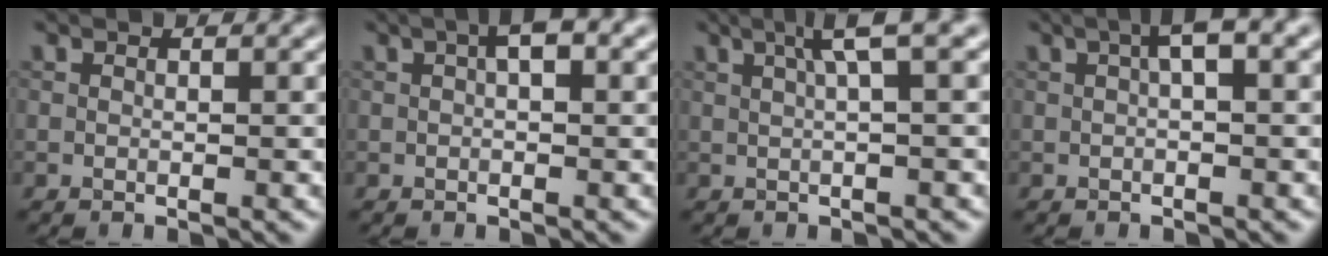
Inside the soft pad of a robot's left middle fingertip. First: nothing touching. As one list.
[{"total": 2.8, "force": [0.9, 0.9, 2.6], "torque": [-0.037, 0.010, 0.011]}, {"total": 3.3, "force": [1.2, 0.4, 3.0], "torque": [-0.047, 0.014, 0.020]}, {"total": 3.0, "force": [0.8, 0.6, 2.8], "torque": [-0.047, 0.013, 0.010]}]